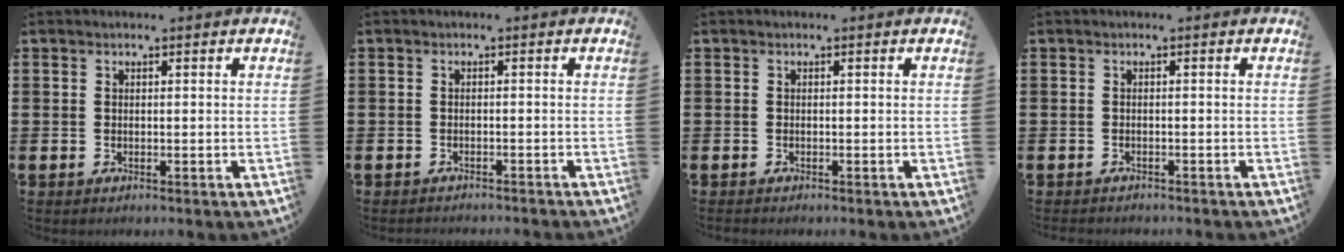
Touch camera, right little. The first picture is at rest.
{"total": 0.9, "force": [-0.9, -0.1, 0.0], "torque": [0.000, 0.000, -0.019]}
{"total": 0.0}
{"total": 0.6, "force": [-0.6, 0.0, 0.0], "torque": [-0.002, -0.002, -0.011]}